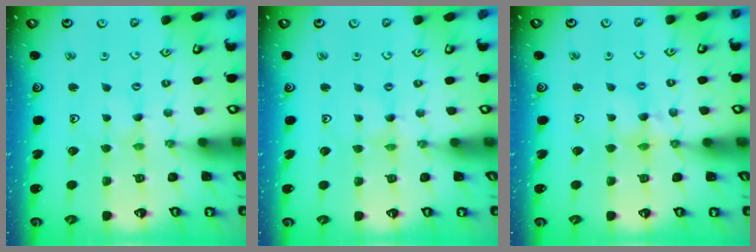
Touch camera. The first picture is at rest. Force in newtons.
{"total": 0.0}
{"total": 6.2, "press": 6.2, "slide": 0.5}